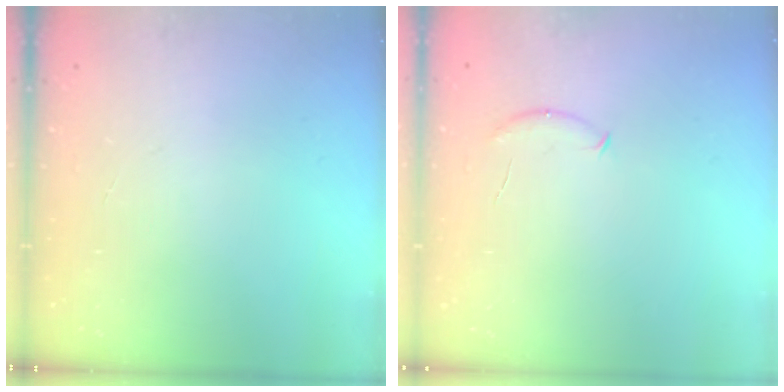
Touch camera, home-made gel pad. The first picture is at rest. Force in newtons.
{"total": 5.8, "press": 5.7, "slide": 1.2}